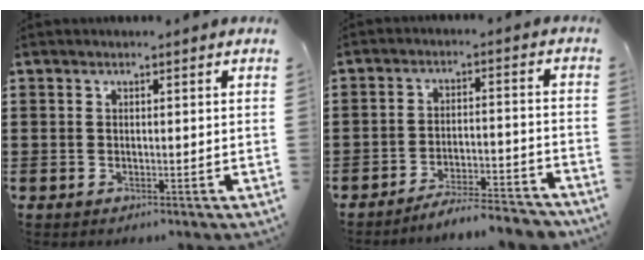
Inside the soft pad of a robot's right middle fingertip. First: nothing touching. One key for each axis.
{"total": 5.1, "fx": -4.9, "fy": -0.1, "fz": 1.3, "tx": -0.030, "ty": -0.006, "tz": -0.100}